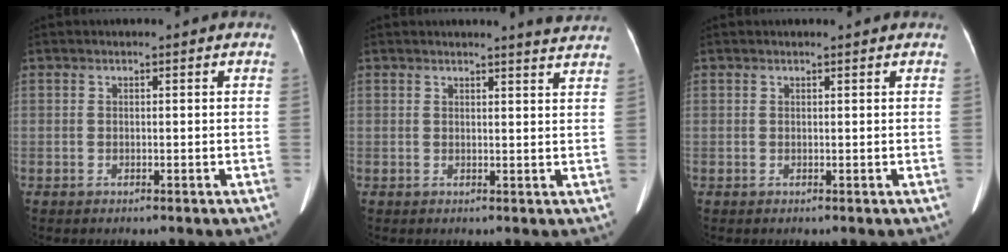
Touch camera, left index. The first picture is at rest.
{"total": 4.7, "force": [4.5, -0.4, 1.1], "torque": [-0.019, -0.010, 0.033]}
{"total": 1.1, "force": [1.0, 0.1, 0.3], "torque": [-0.010, 0.007, 0.013]}